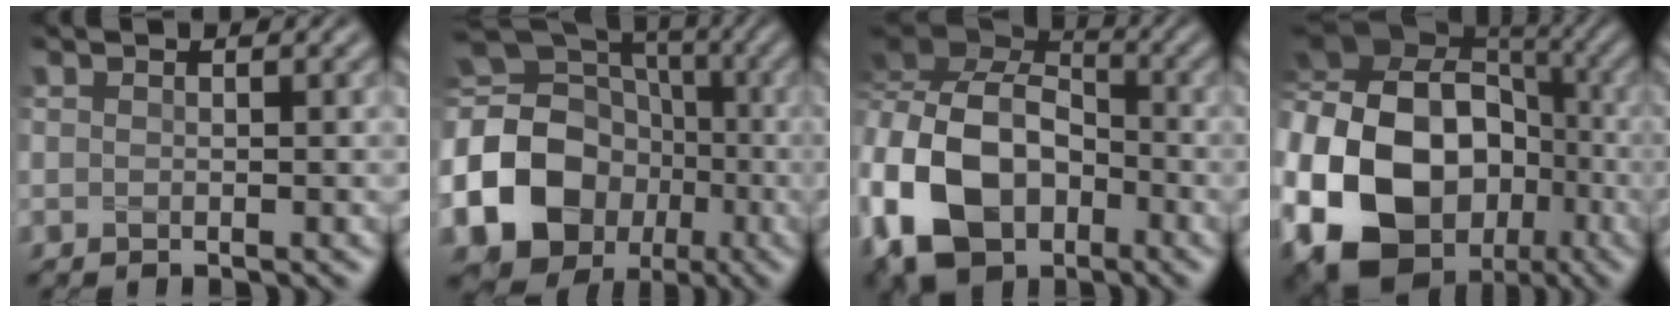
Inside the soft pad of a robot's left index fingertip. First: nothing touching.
{"total": 17.0, "force": [-3.8, 14.2, 8.5], "torque": [-0.196, -0.019, -0.083]}
{"total": 14.6, "force": [-5.0, 10.8, 8.5], "torque": [-0.200, -0.018, -0.104]}
{"total": 21.1, "force": [-4.8, 17.6, 10.6], "torque": [-0.204, -0.011, -0.116]}